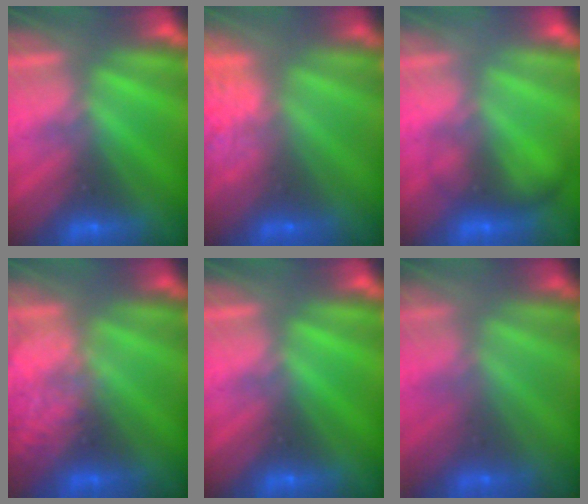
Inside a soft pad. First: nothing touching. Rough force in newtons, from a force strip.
{"total": 5.9}
{"total": 2.1}
{"total": 2.1}
{"total": 0.0}
{"total": 1.4}